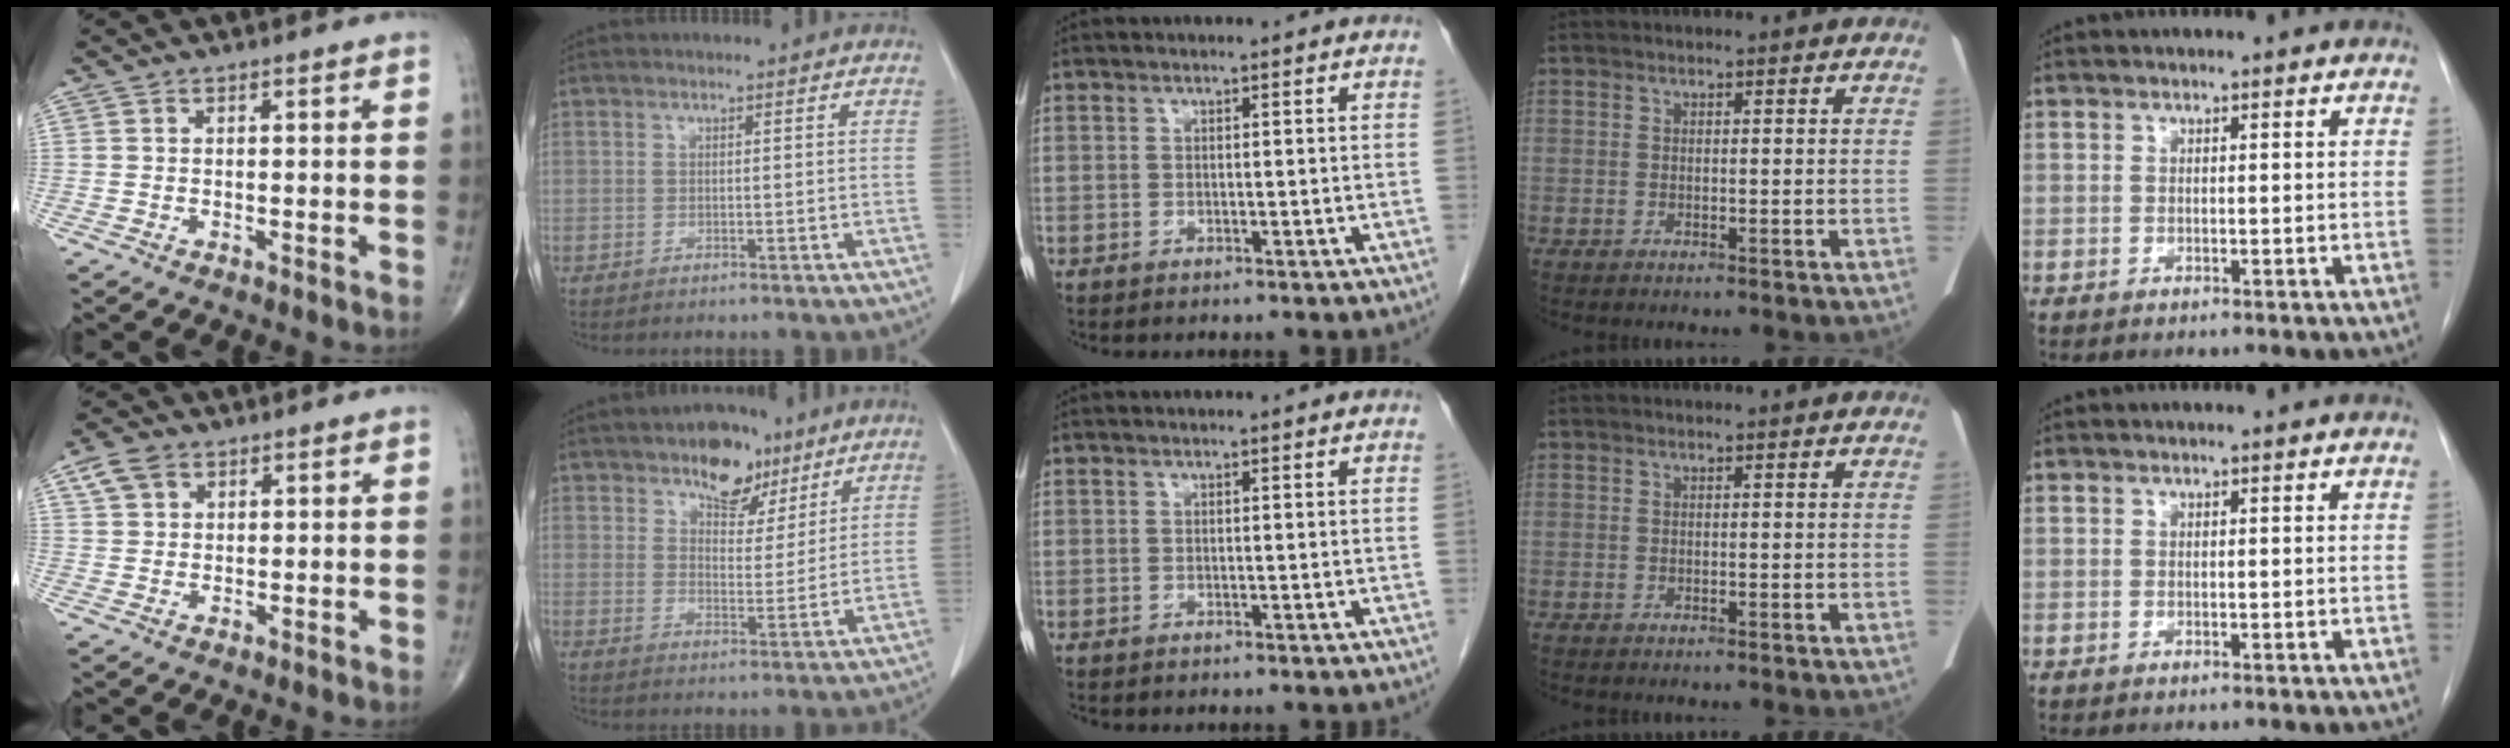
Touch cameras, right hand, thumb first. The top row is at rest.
{"thumb": {"total": 4.8, "force": [2.4, 3.3, 2.5], "torque": [-0.039, 0.003, 0.049]}, "index": {"total": 8.5, "force": [5.8, 4.6, 4.2], "torque": [-0.052, 0.004, 0.091]}, "middle": {"total": 0.6, "force": [-0.5, 0.1, 0.2], "torque": [-0.004, 0.000, -0.009]}}